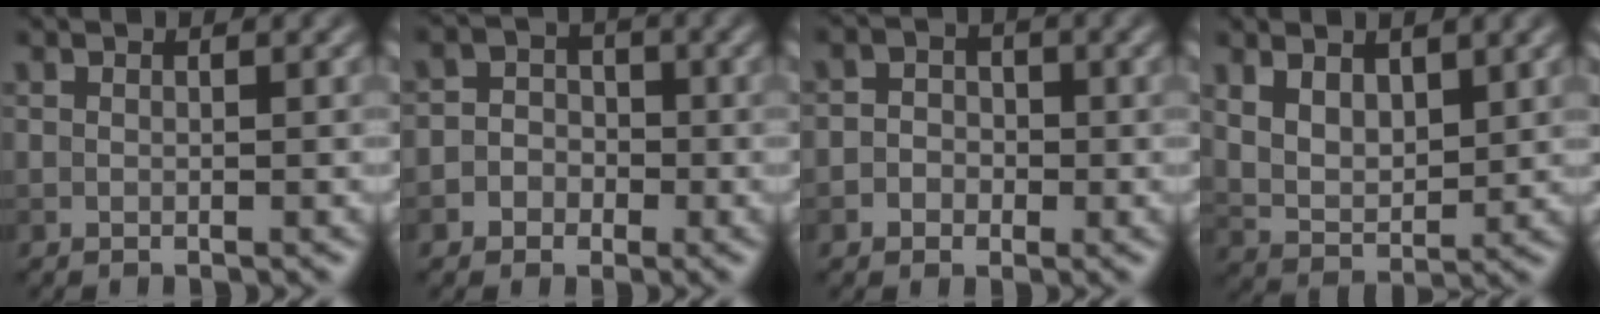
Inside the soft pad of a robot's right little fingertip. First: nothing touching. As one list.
[{"total": 3.8, "force": [-1.2, 3.5, 0.9], "torque": [0.020, 0.015, -0.036]}, {"total": 2.4, "force": [-0.6, 2.1, 1.0], "torque": [0.008, 0.006, -0.026]}, {"total": 4.0, "force": [1.9, 2.2, 2.7], "torque": [-0.057, -0.008, 0.044]}]